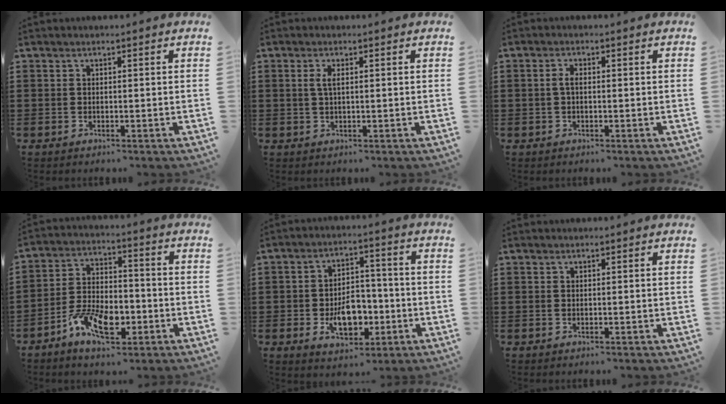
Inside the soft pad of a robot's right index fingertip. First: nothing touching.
{"total": 1.8, "force": [0.4, 0.5, 1.7], "torque": [-0.035, 0.004, 0.004]}
{"total": 1.7, "force": [-0.1, 0.6, 1.5], "torque": [-0.030, 0.002, -0.004]}
{"total": 8.9, "force": [-4.4, 4.4, 6.3], "torque": [-0.133, 0.008, -0.082]}
{"total": 8.0, "force": [-2.4, 4.9, 5.8], "torque": [-0.081, 0.003, -0.044]}
{"total": 0.0}